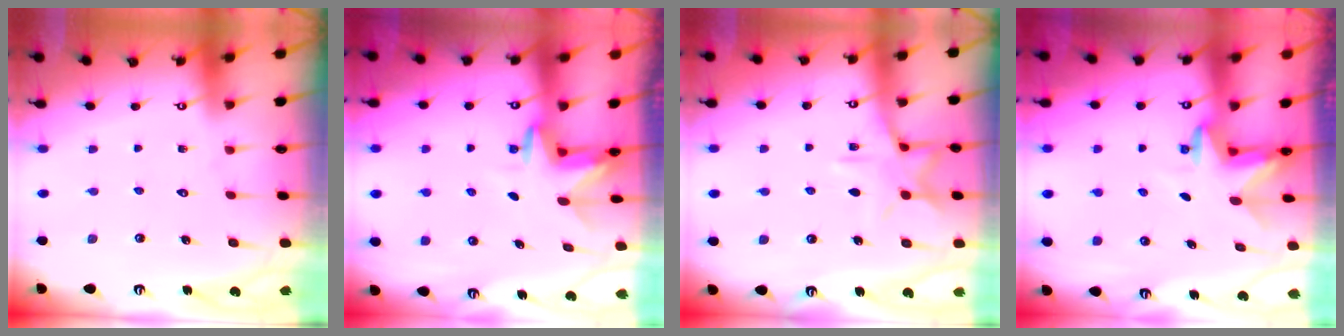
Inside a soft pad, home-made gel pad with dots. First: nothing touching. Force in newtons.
{"total": 2.7, "press": 2.7, "slide": 0.2}
{"total": 11.0, "press": 11.0, "slide": 0.7}
{"total": 2.5, "press": 2.5, "slide": 0.4}